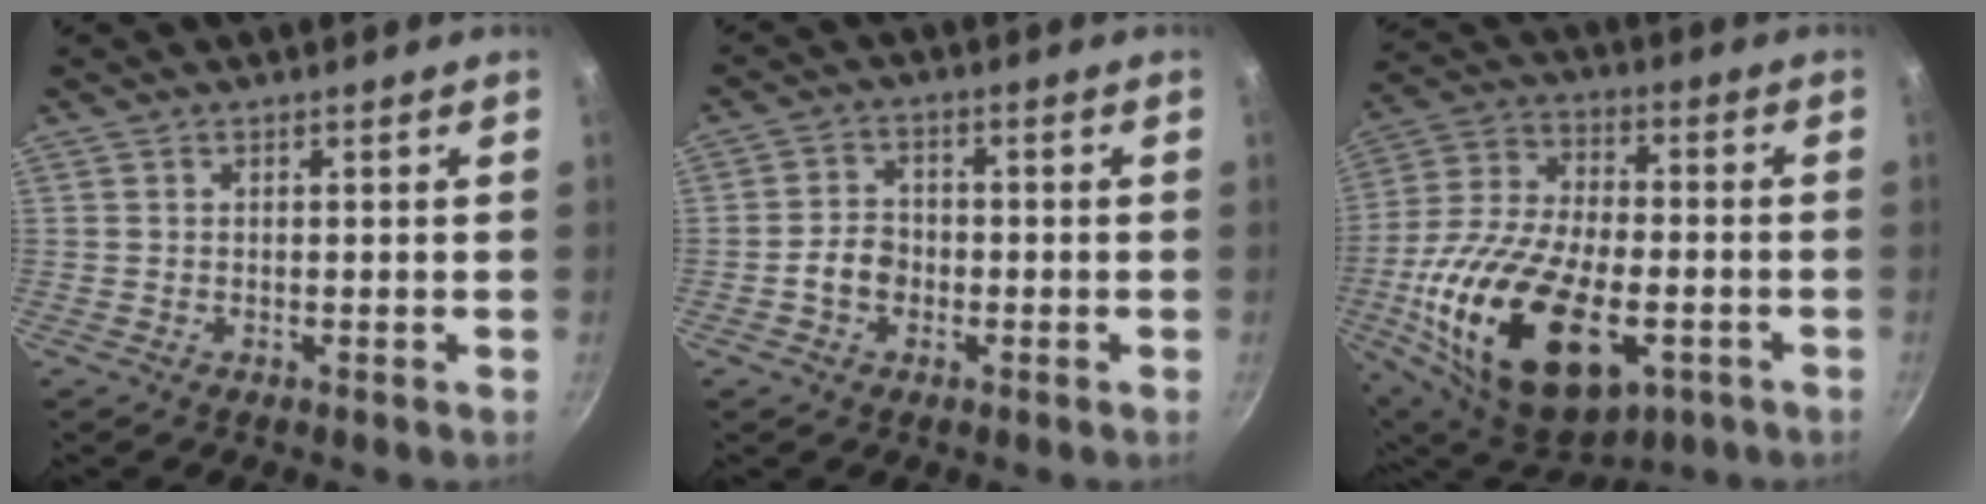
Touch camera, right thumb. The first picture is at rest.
{"total": 4.7, "force": [-1.6, 3.7, 2.5], "torque": [-0.027, 0.022, -0.033]}
{"total": 27.7, "force": [-8.2, 14.8, 21.9], "torque": [-0.401, 0.011, -0.133]}